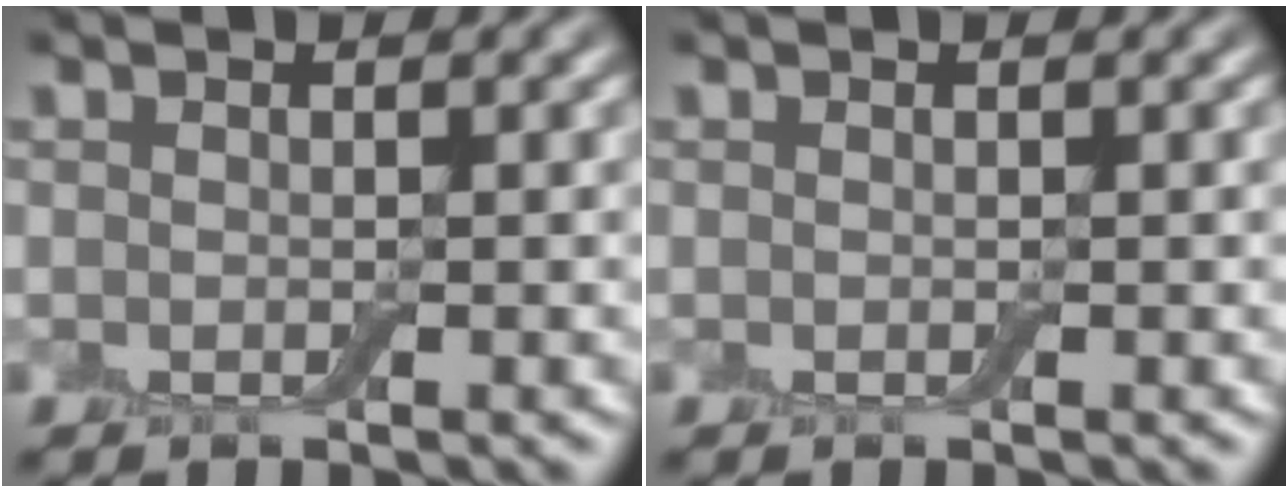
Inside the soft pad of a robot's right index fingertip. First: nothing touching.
{"total": 0.0}